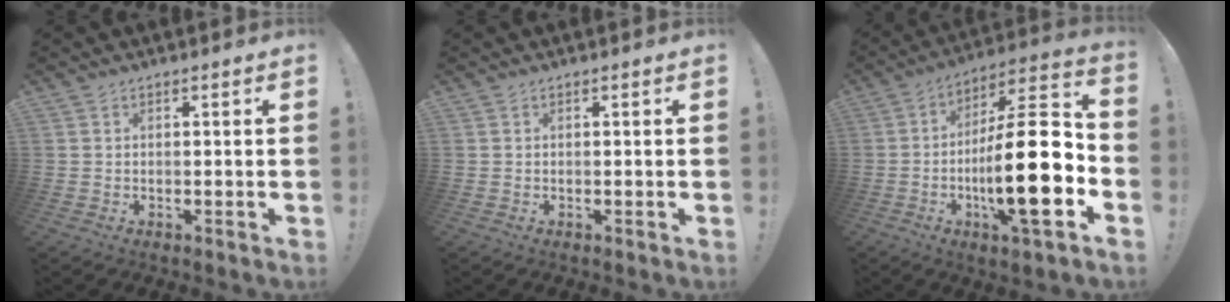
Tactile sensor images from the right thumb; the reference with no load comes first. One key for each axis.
{"total": 0.0}
{"total": 23.9, "fx": -5.2, "fy": 6.1, "fz": 22.5, "tx": -0.374, "ty": 0.021, "tz": -0.088}